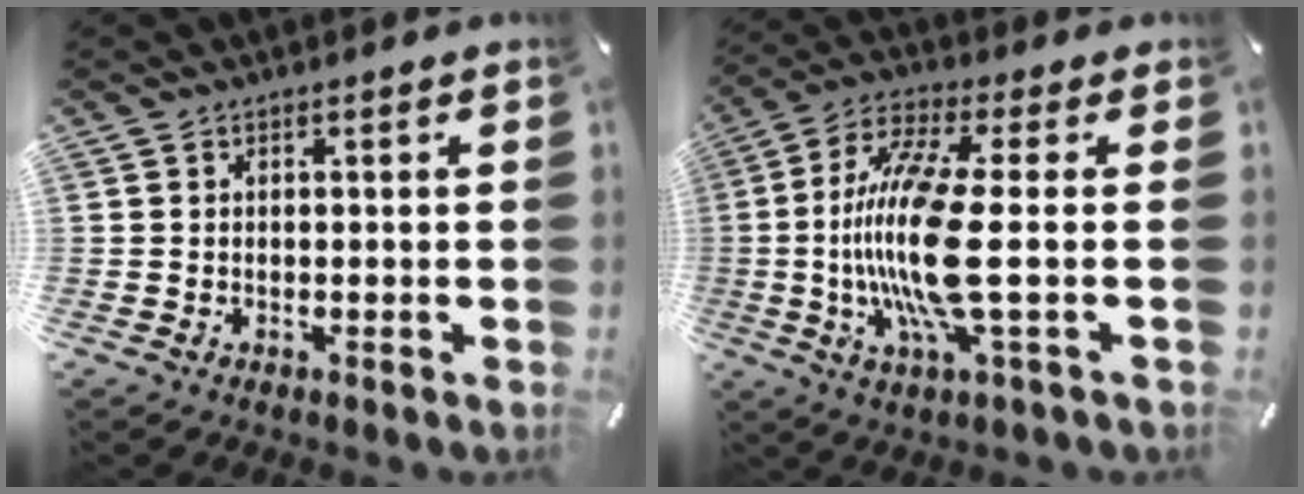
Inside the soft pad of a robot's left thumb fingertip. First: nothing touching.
{"total": 17.4, "force": [-1.1, 2.8, 17.1], "torque": [-0.379, -0.033, -0.034]}